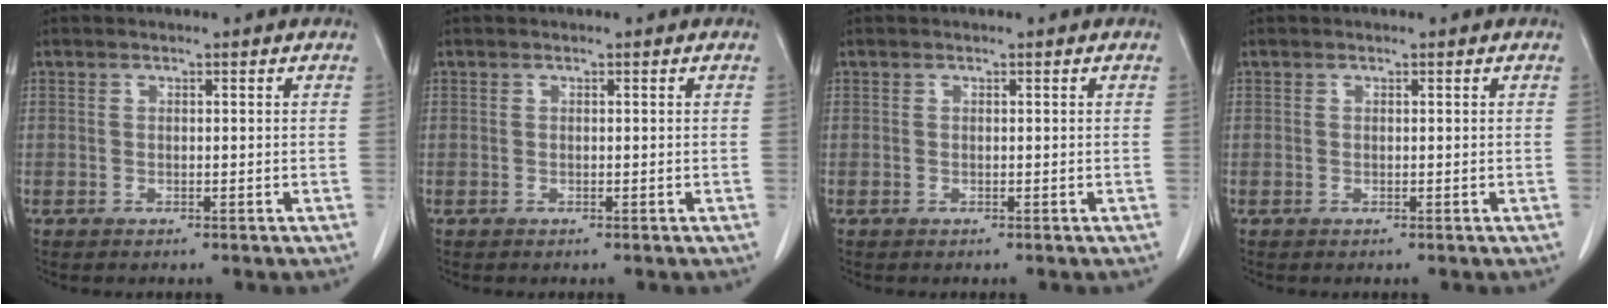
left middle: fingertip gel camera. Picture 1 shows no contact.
{"total": 0.0}
{"total": 0.0}
{"total": 0.0}